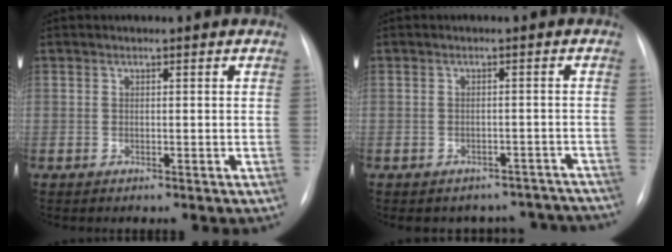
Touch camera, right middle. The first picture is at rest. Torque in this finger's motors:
{"motor_torque": [0.53, -0.64, 0.05, 0.02]}